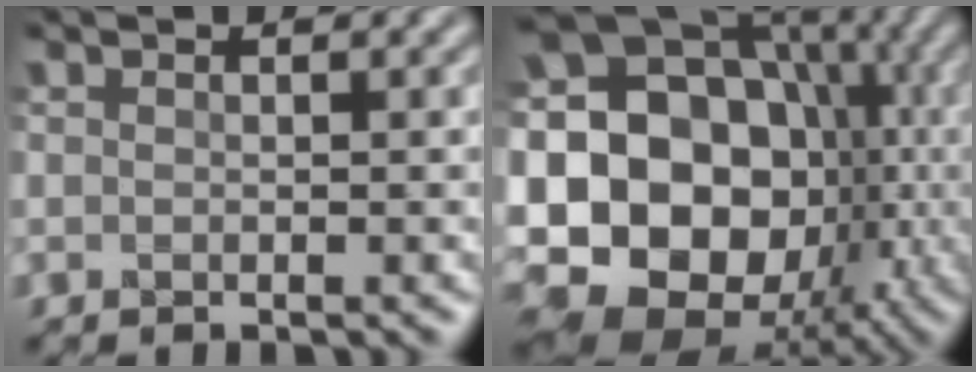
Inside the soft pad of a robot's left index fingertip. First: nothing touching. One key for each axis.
{"total": 23.2, "fx": -1.5, "fy": 19.7, "fz": 12.2, "tx": -0.221, "ty": 0.032, "tz": -0.060}